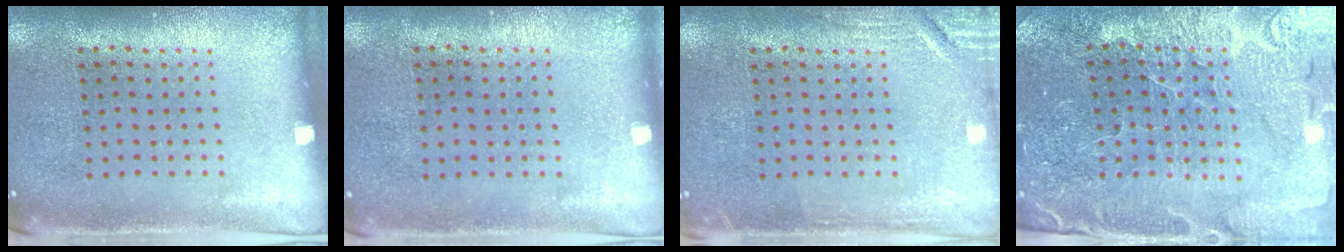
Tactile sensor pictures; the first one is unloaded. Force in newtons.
{"total": 0.0}
{"total": 2.1, "press": 2.0, "slide": 0.4}
{"total": 3.4, "press": 3.4, "slide": 0.3}